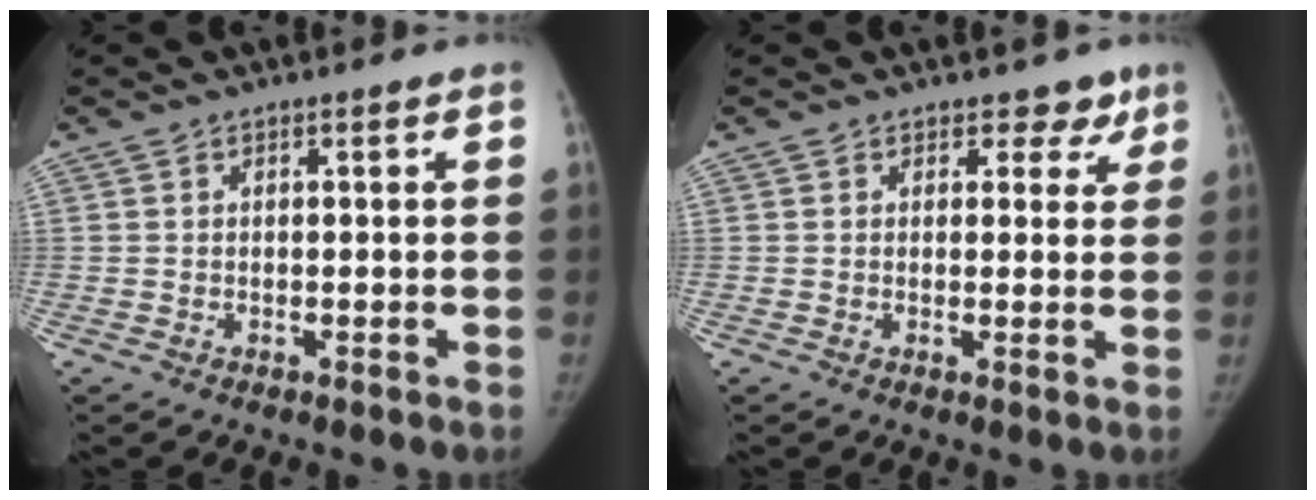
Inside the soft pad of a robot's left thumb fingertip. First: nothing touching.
{"total": 3.6, "force": [2.5, 2.5, 0.7], "torque": [0.030, -0.011, 0.024]}